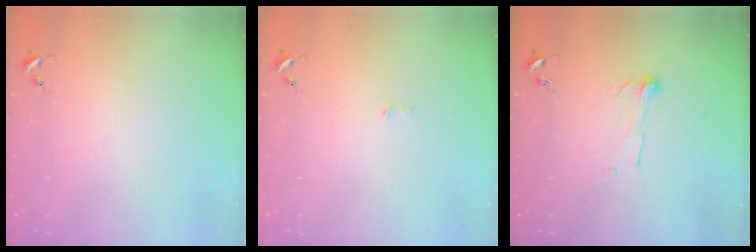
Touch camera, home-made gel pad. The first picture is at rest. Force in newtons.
{"total": 2.6, "press": 2.6, "slide": 0.2}
{"total": 6.5, "press": 6.5, "slide": 0.2}